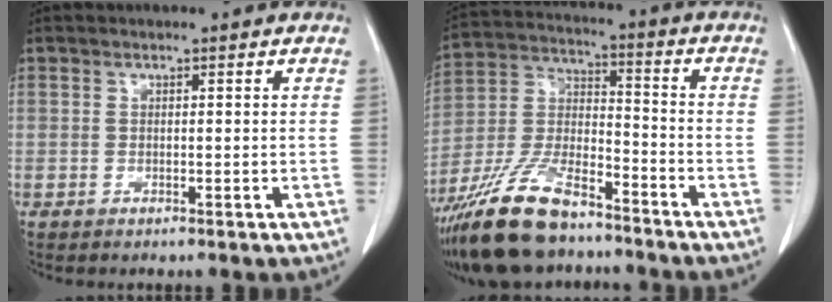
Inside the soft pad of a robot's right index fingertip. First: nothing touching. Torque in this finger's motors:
{"motor_torque": [-0.02, -0.79, -0.48, -0.21]}